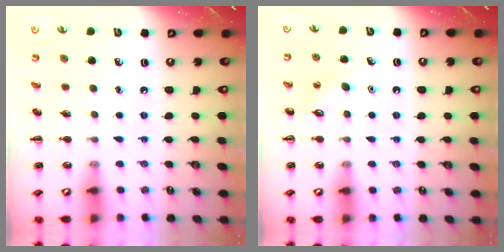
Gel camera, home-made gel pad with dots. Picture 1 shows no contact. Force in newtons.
{"total": 2.9, "press": 2.8, "slide": 0.7}